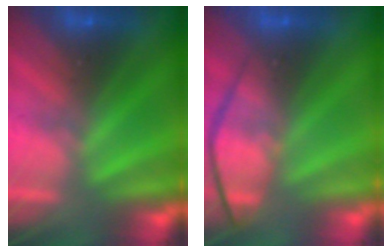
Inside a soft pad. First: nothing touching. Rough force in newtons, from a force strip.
{"total": 4.5}